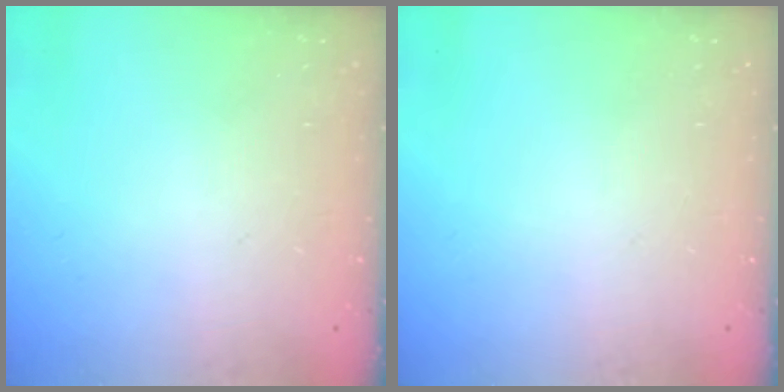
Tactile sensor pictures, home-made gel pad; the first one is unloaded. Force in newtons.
{"total": 0.0}